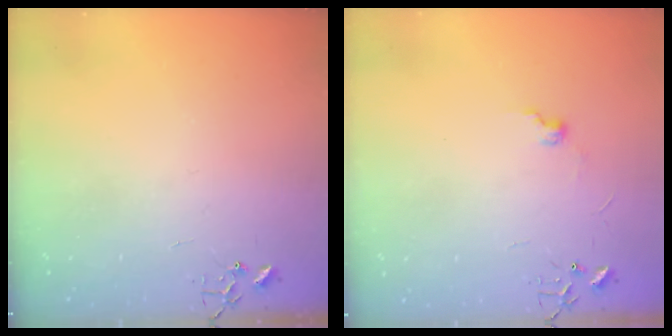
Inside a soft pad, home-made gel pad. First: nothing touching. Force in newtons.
{"total": 6.9, "press": 6.8, "slide": 1.0}